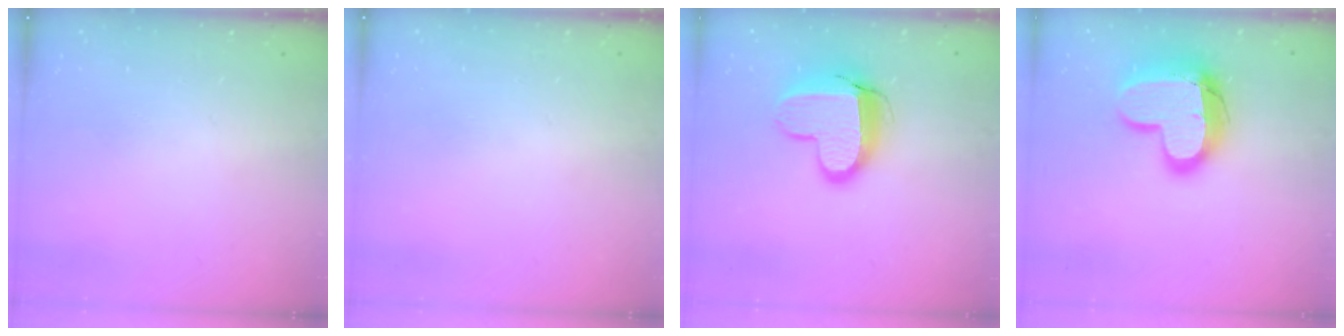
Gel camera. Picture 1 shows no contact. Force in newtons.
{"total": 0.5, "press": 0.5, "slide": 0.1}
{"total": 13.3, "press": 13.3, "slide": 0.9}
{"total": 17.2, "press": 17.1, "slide": 1.5}